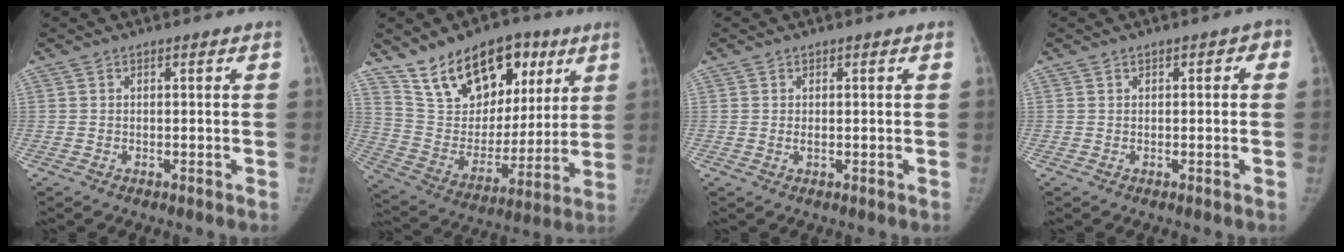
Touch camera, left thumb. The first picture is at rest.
{"total": 21.2, "force": [12.5, 12.4, 11.9], "torque": [-0.146, -0.043, 0.225]}
{"total": 0.6, "force": [0.0, 0.3, 0.6], "torque": [-0.010, -0.001, 0.002]}
{"total": 2.0, "force": [0.5, 1.3, 1.4], "torque": [-0.003, 0.007, 0.003]}